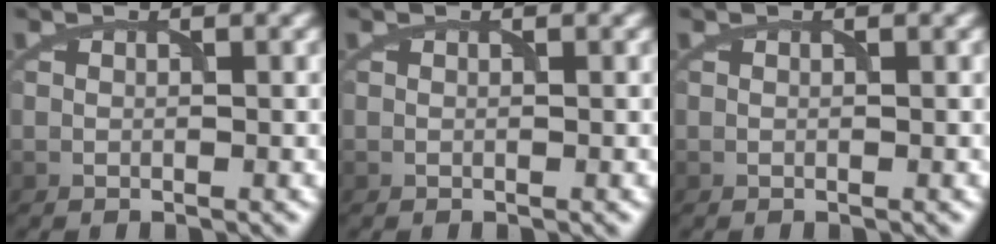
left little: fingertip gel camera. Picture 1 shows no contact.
{"total": 0.0}
{"total": 0.0}